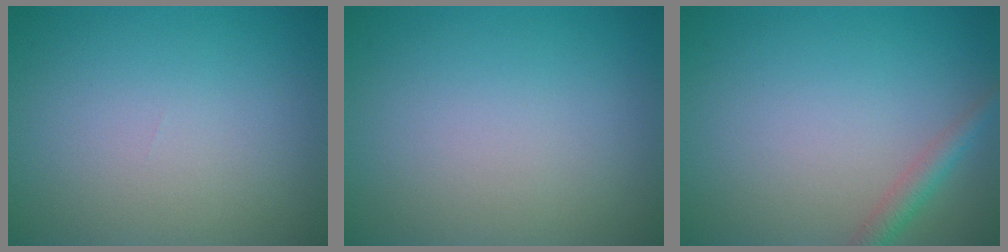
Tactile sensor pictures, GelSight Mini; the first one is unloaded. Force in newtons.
{"total": 0.0}
{"total": 2.0, "press": 2.0, "slide": 0.1}